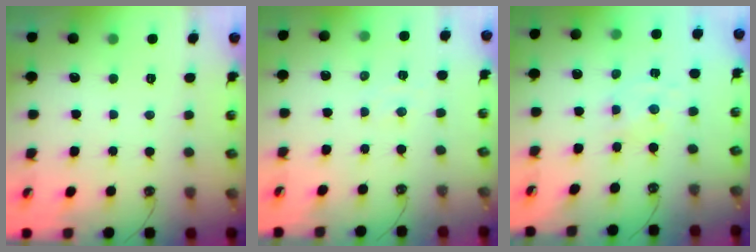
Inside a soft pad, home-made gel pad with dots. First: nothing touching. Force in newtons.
{"total": 3.7, "press": 3.6, "slide": 0.5}
{"total": 0.8, "press": 0.8, "slide": 0.1}